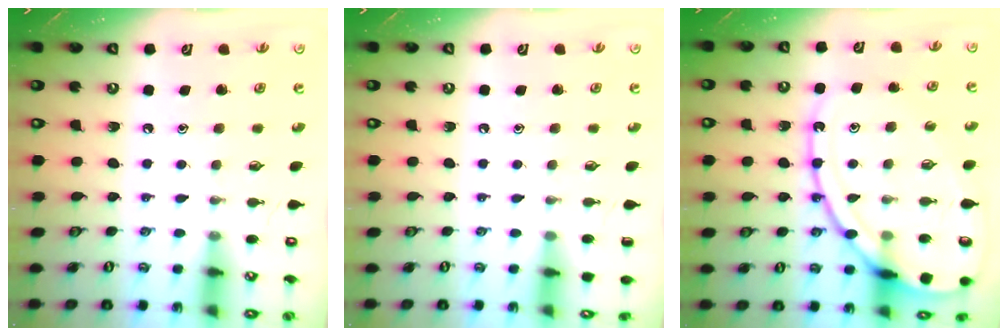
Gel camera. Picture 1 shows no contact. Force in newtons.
{"total": 0.0}
{"total": 17.0, "press": 16.9, "slide": 1.5}